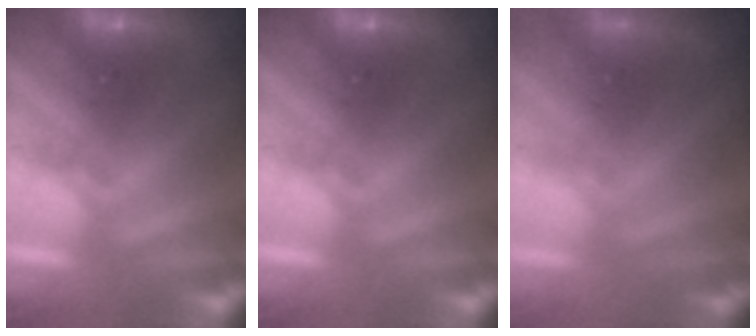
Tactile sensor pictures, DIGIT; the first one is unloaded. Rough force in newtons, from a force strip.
{"total": 0.0}
{"total": 2.8}